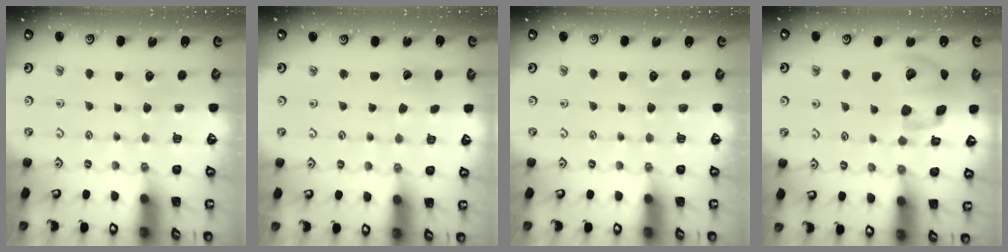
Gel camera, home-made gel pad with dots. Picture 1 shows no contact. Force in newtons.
{"total": 1.0, "press": 1.0, "slide": 0.1}
{"total": 0.0}
{"total": 18.1, "press": 17.9, "slide": 2.9}